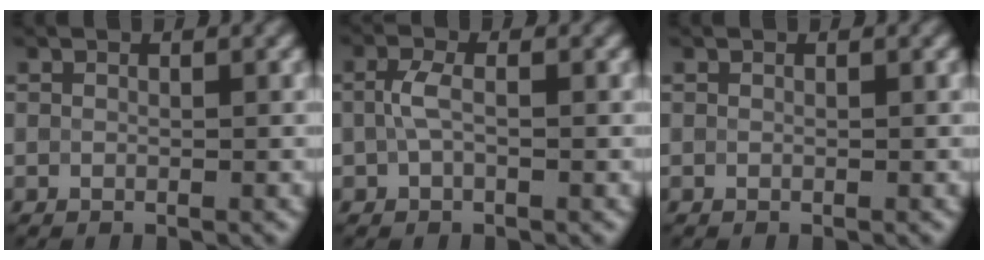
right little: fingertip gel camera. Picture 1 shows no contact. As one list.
[{"total": 2.1, "force": [0.1, 1.2, 1.8], "torque": [-0.046, 0.005, -0.001]}, {"total": 0.0}]